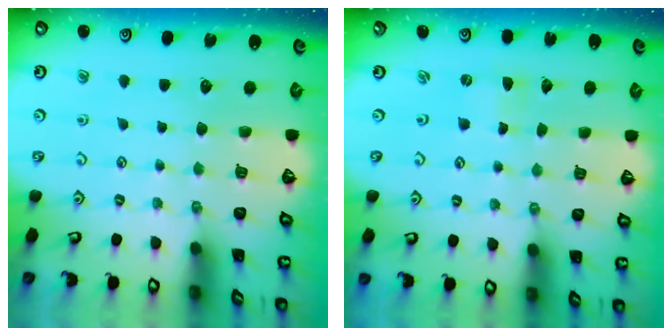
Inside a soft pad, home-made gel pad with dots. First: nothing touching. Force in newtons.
{"total": 0.0}